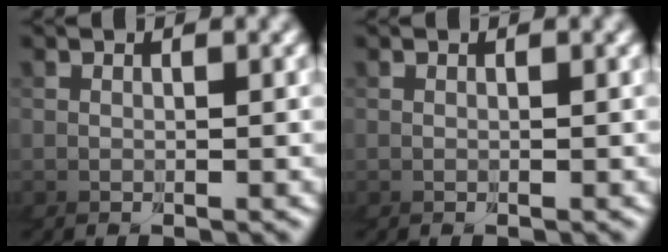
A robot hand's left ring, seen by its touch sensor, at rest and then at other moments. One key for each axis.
{"total": 0.0}